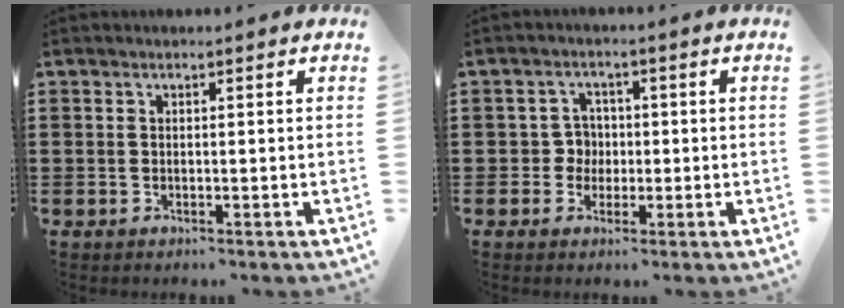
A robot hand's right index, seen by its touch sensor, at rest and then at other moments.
{"total": 3.0, "force": [-0.4, 2.8, 1.1], "torque": [-0.032, 0.007, -0.012]}